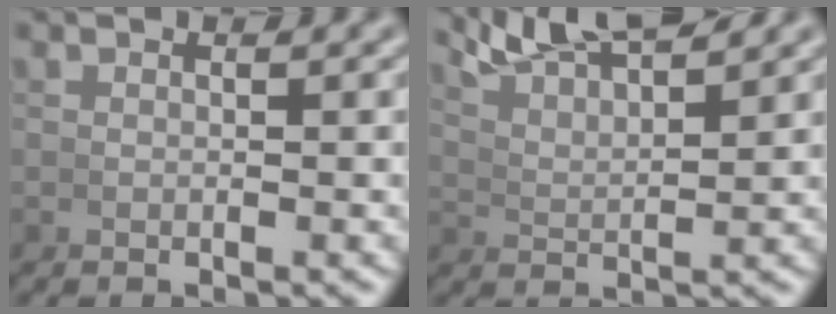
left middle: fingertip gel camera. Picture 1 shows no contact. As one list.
[{"total": 6.2, "force": [5.3, 1.6, 2.9], "torque": [-0.056, 0.011, 0.091]}]